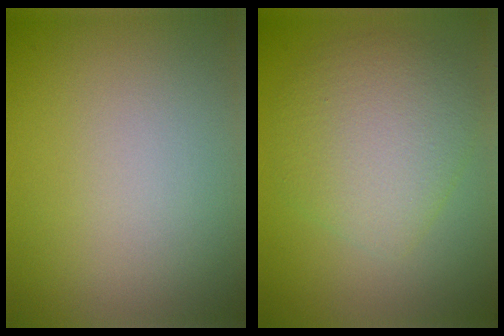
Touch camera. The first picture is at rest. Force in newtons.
{"total": 5.2, "press": 5.2, "slide": 0.1}